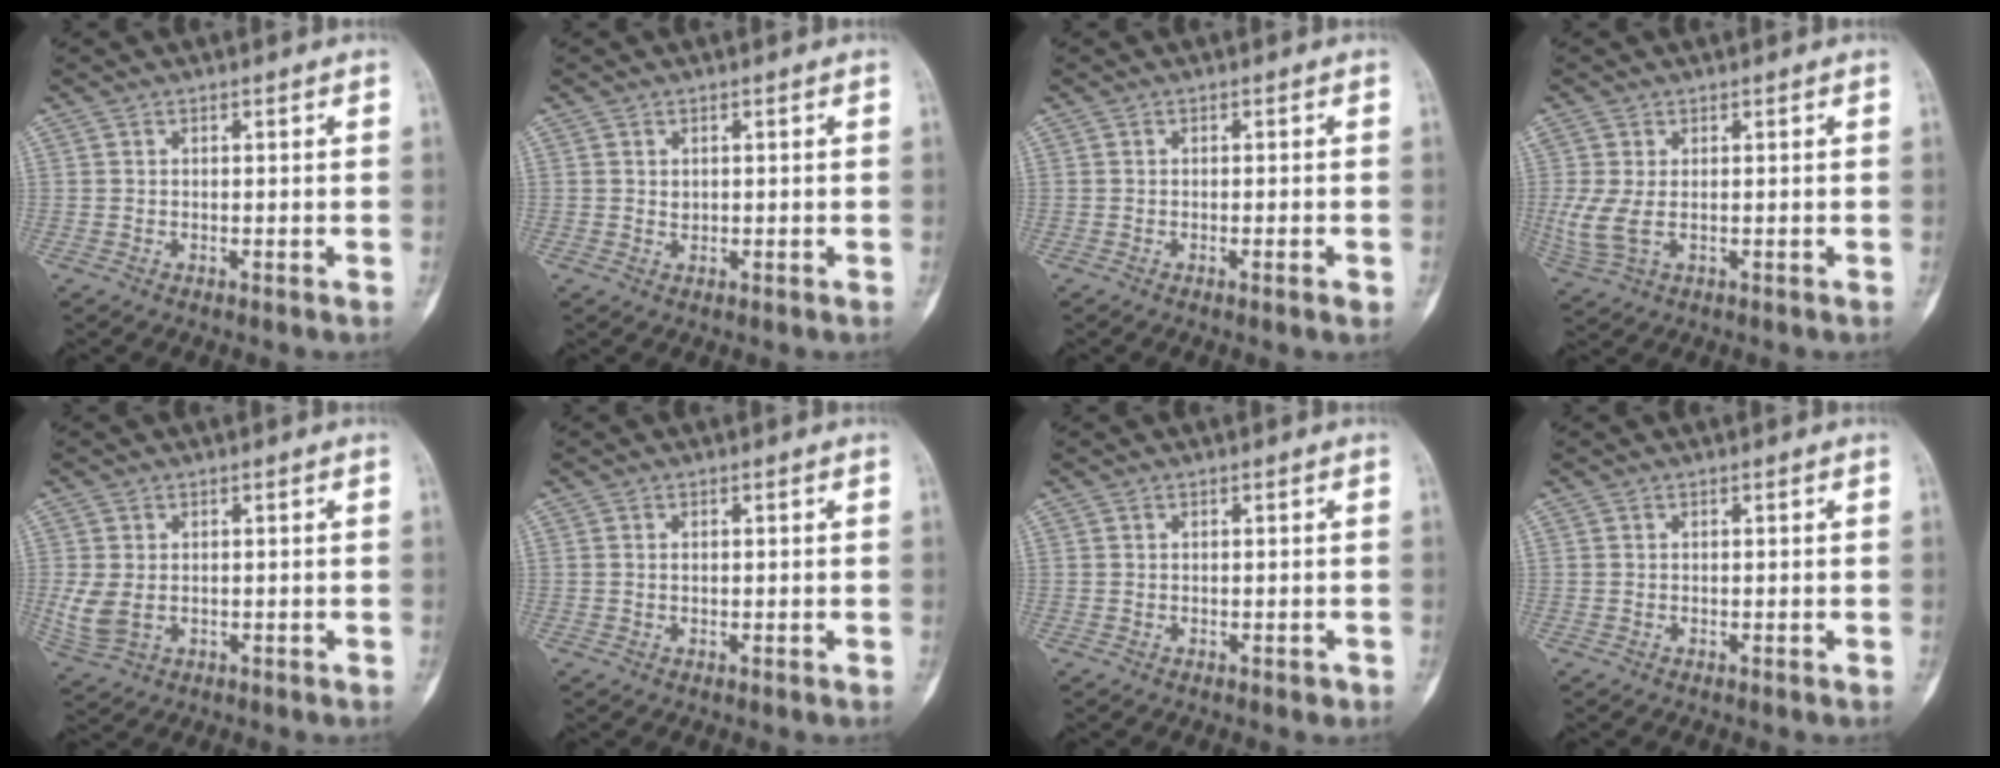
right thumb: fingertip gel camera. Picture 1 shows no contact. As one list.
[{"total": 0.9, "force": [0.3, 0.7, 0.5], "torque": [0.000, -0.001, 0.005]}, {"total": 1.7, "force": [-0.7, 0.2, 1.5], "torque": [-0.025, -0.002, -0.010]}, {"total": 5.3, "force": [-0.1, 2.9, 4.4], "torque": [-0.132, -0.001, 0.007]}, {"total": 5.2, "force": [-0.2, 3.6, 3.8], "torque": [-0.095, -0.004, 0.006]}, {"total": 0.8, "force": [0.2, 0.5, 0.6], "torque": [-0.008, 0.001, 0.003]}, {"total": 0.7, "force": [-0.3, 0.4, 0.4], "torque": [-0.003, 0.000, -0.003]}, {"total": 0.0}]